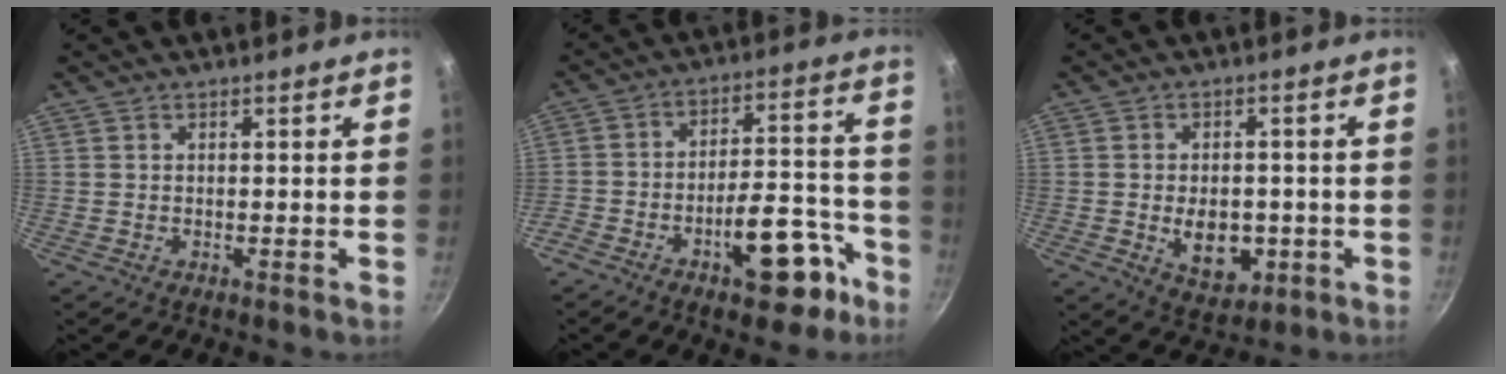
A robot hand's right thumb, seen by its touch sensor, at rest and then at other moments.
{"total": 14.4, "force": [-8.2, 6.5, 9.9], "torque": [-0.111, 0.081, -0.112]}
{"total": 8.5, "force": [-1.7, 5.8, 6.0], "torque": [-0.065, 0.000, -0.013]}